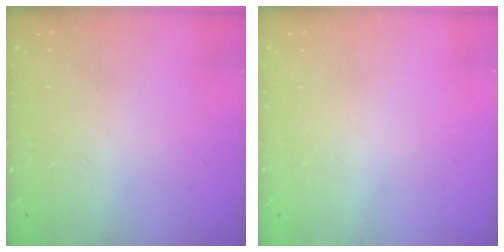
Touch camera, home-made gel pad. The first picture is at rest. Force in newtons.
{"total": 0.0}